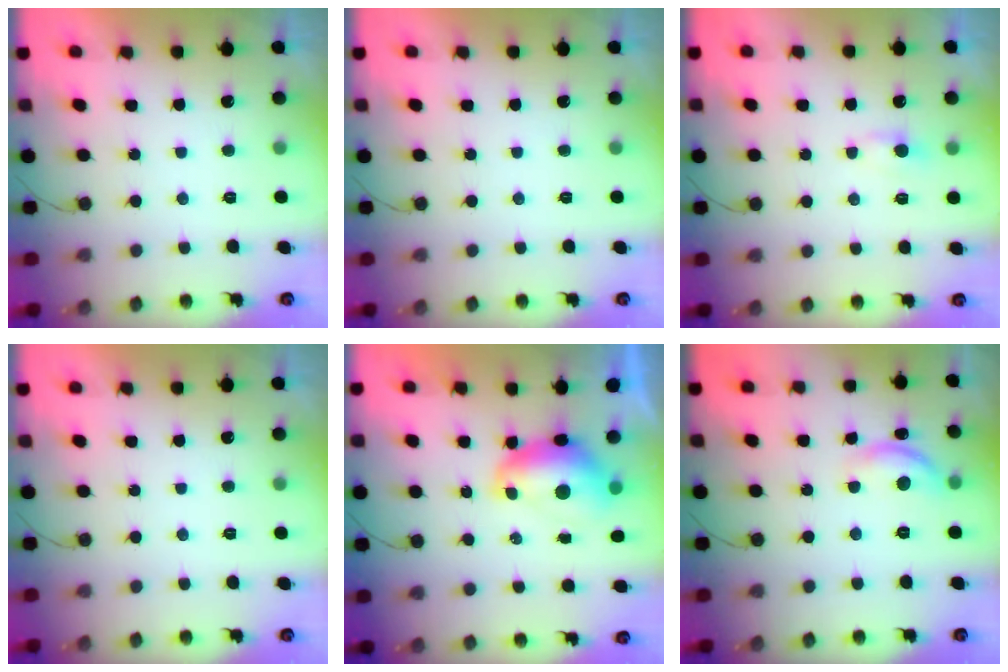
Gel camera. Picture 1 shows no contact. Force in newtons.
{"total": 0.0}
{"total": 3.3, "press": 3.3, "slide": 0.4}
{"total": 0.0}
{"total": 8.0, "press": 7.9, "slide": 0.9}
{"total": 10.1, "press": 10.0, "slide": 0.7}